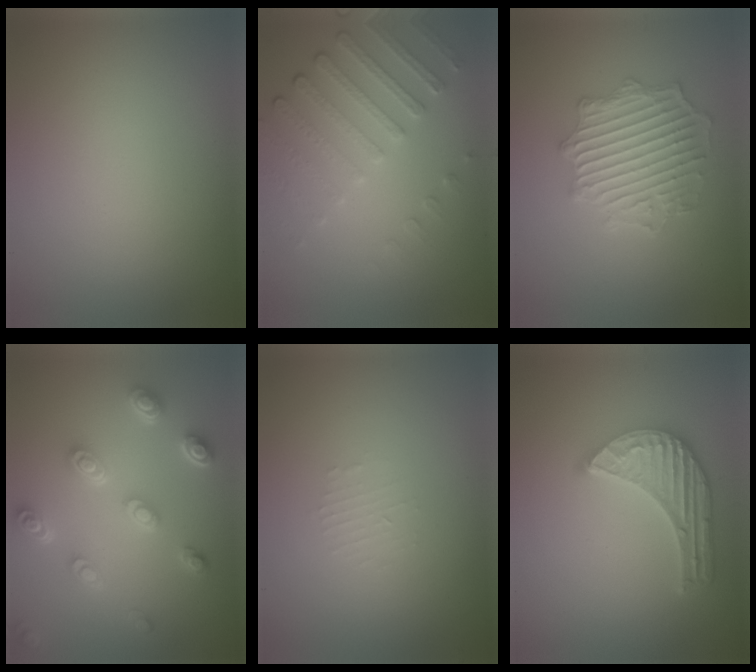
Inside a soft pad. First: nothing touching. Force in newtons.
{"total": 4.5, "press": 3.3, "slide": 3.1}
{"total": 4.8, "press": 4.5, "slide": 1.7}
{"total": 4.6, "press": 3.5, "slide": 2.9}
{"total": 0.9, "press": 0.9, "slide": 0.2}
{"total": 5.7, "press": 4.4, "slide": 3.6}